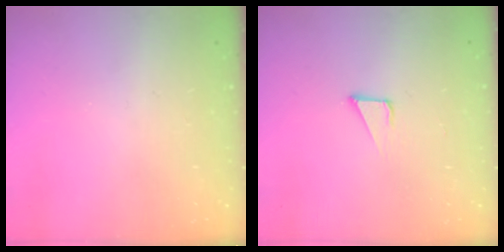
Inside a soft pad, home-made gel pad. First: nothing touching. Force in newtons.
{"total": 2.1, "press": 2.1, "slide": 0.1}